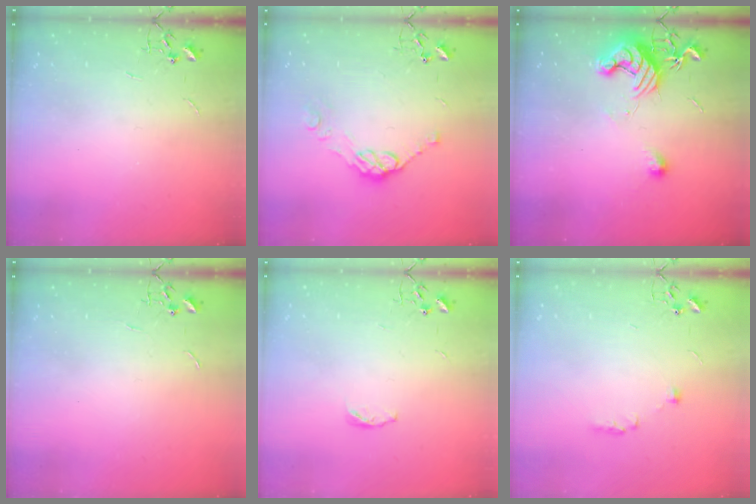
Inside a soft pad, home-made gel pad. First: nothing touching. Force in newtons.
{"total": 9.1, "press": 9.1, "slide": 0.7}
{"total": 11.5, "press": 11.5, "slide": 0.5}
{"total": 0.0}
{"total": 3.8, "press": 3.8, "slide": 0.5}
{"total": 5.9, "press": 5.6, "slide": 2.1}